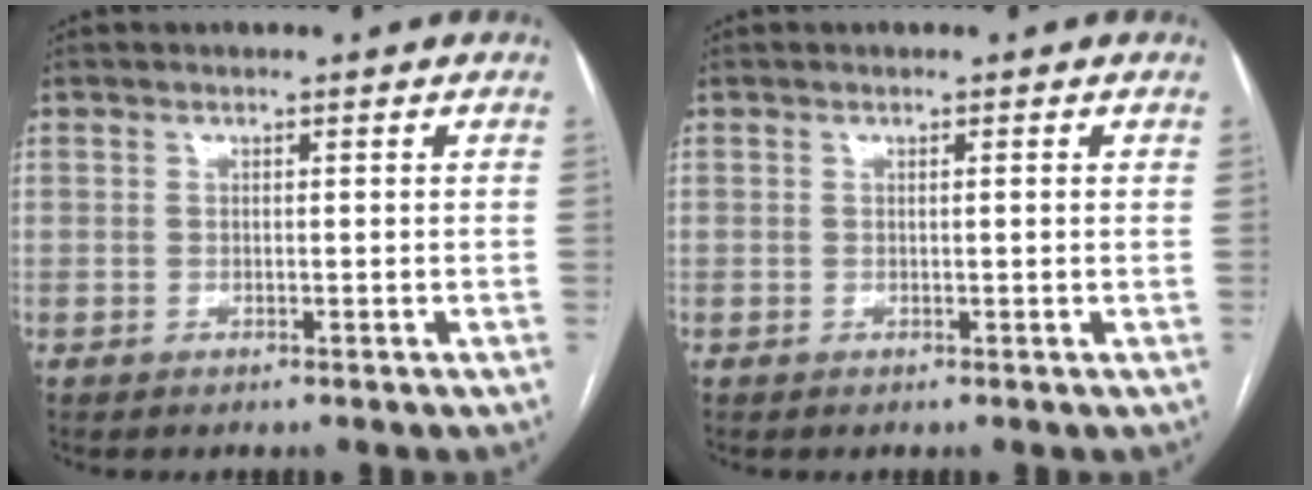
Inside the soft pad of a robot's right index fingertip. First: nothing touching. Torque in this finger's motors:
{"motor_torque": [-0.10, 0.11, -0.02, -0.01]}